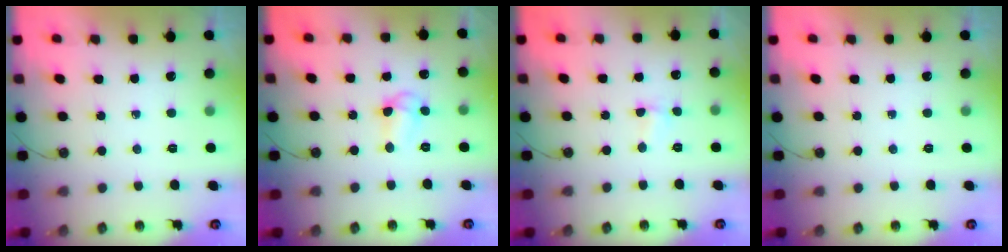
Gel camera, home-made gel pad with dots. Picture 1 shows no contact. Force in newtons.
{"total": 6.4, "press": 6.4, "slide": 0.4}
{"total": 2.8, "press": 1.1, "slide": 2.5}
{"total": 0.0}